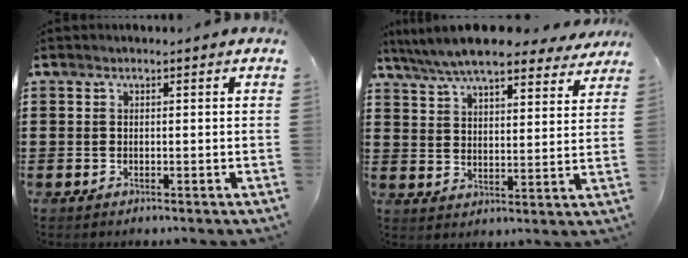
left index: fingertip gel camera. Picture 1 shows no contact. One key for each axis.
{"total": 8.7, "fx": 7.9, "fy": 1.0, "fz": 3.4, "tx": -0.096, "ty": -0.029, "tz": 0.145}